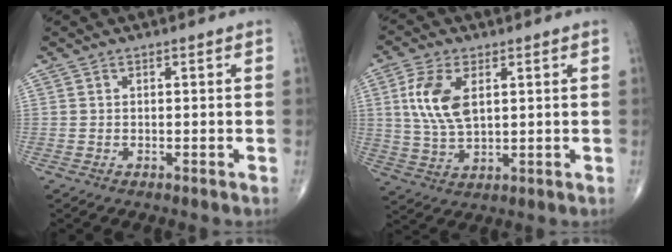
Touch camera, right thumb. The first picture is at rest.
{"total": 9.6, "force": [2.6, 5.0, 7.8], "torque": [-0.161, -0.006, 0.054]}